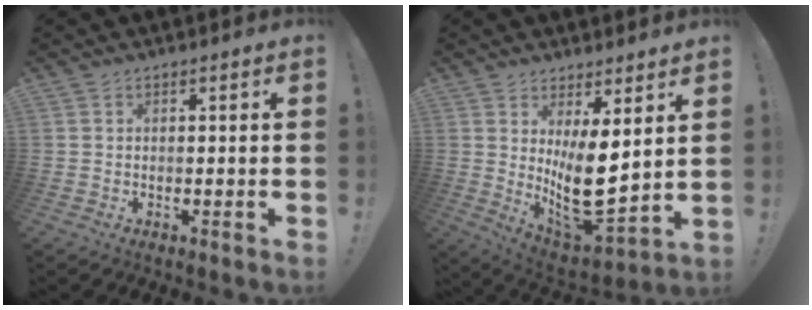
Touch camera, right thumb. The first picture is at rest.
{"total": 13.5, "force": [2.9, 5.3, 12.1], "torque": [-0.196, -0.057, 0.060]}